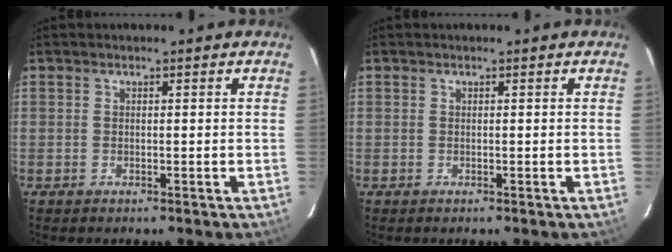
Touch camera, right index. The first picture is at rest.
{"total": 0.0}